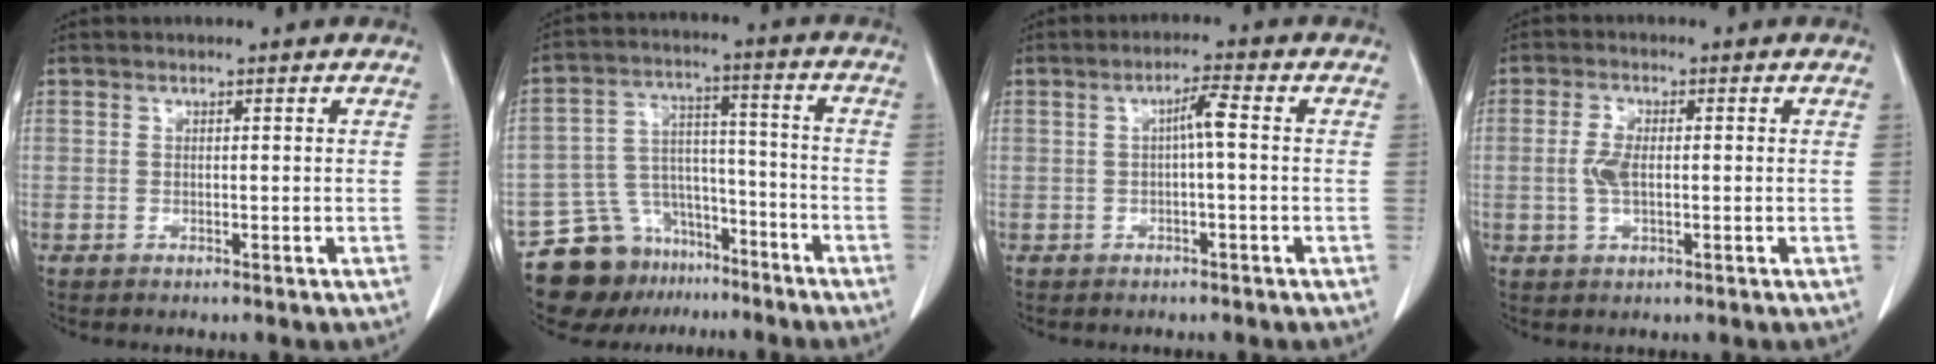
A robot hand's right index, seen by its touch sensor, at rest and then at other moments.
{"total": 12.3, "force": [-9.5, 7.1, 3.0], "torque": [-0.051, 0.051, -0.154]}
{"total": 3.0, "force": [0.1, 0.2, 3.0], "torque": [-0.052, 0.008, 0.002]}
{"total": 3.5, "force": [0.0, 1.4, 3.2], "torque": [-0.077, 0.003, 0.001]}